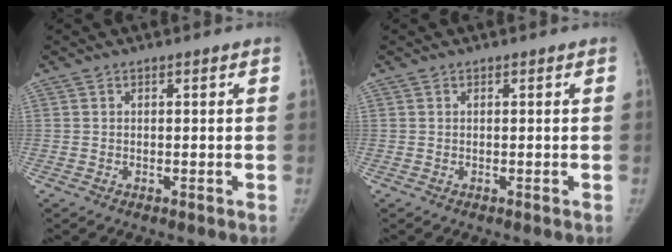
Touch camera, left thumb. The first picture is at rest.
{"total": 0.0}